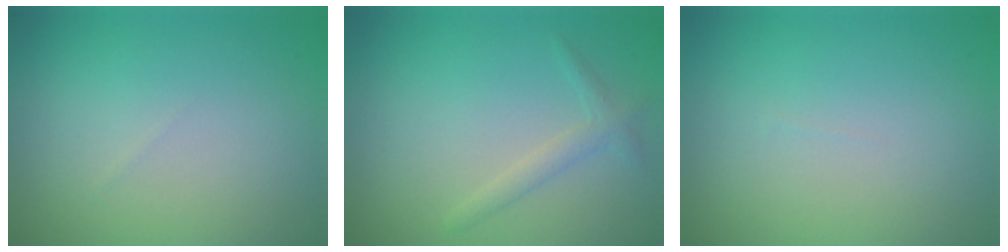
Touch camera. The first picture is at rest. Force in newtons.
{"total": 1.5, "press": 1.4, "slide": 0.1}
{"total": 0.0}